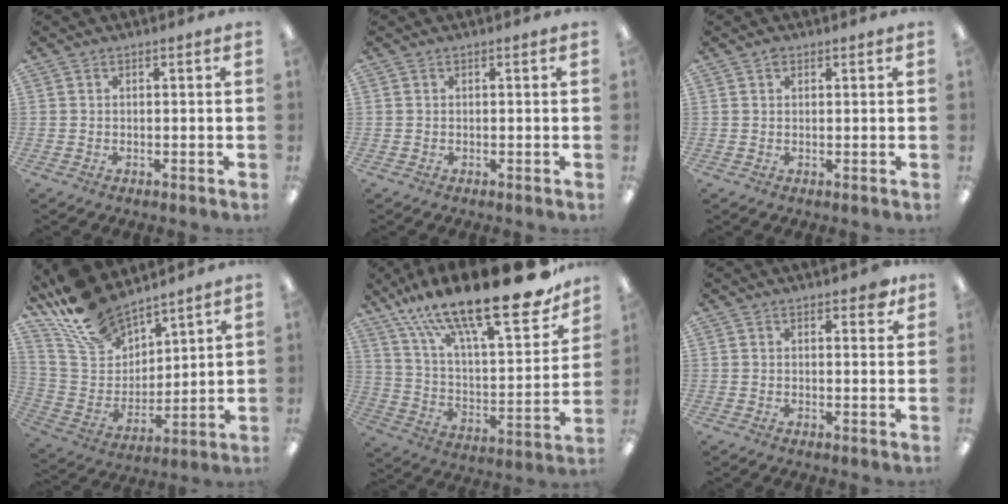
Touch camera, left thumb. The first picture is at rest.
{"total": 0.0}
{"total": 1.3, "force": [0.9, 0.7, 0.5], "torque": [-0.013, 0.000, 0.018]}
{"total": 15.5, "force": [13.3, 6.3, 4.7], "torque": [-0.127, -0.083, 0.253]}
{"total": 28.7, "force": [19.9, 8.3, 18.9], "torque": [-0.301, -0.130, 0.331]}
{"total": 3.0, "force": [2.2, 1.1, 1.8], "torque": [-0.015, -0.006, 0.034]}